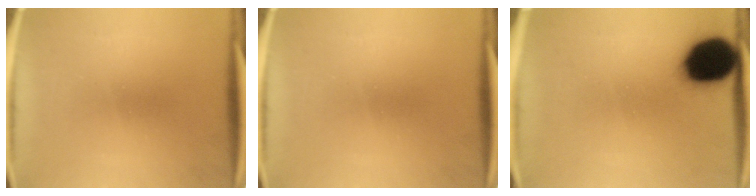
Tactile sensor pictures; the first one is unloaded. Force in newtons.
{"total": 0.0}
{"total": 14.7}